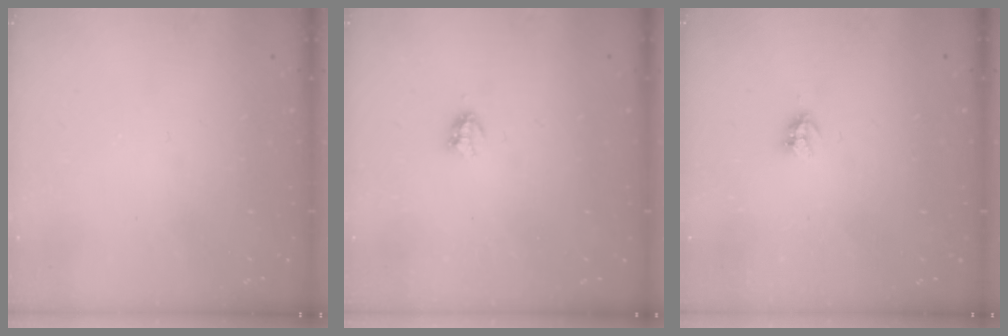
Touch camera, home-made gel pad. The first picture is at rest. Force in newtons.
{"total": 2.9, "press": 2.9, "slide": 0.5}
{"total": 3.6, "press": 3.6, "slide": 0.1}